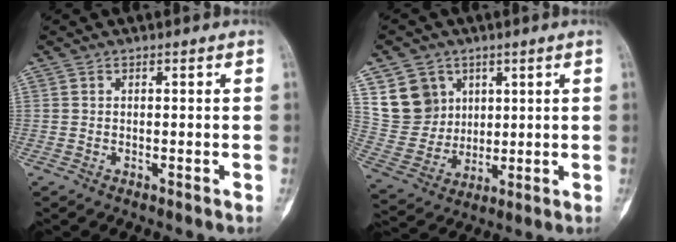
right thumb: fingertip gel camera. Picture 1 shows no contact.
{"total": 11.3, "force": [4.9, 9.6, 3.4], "torque": [-0.038, -0.021, 0.109]}